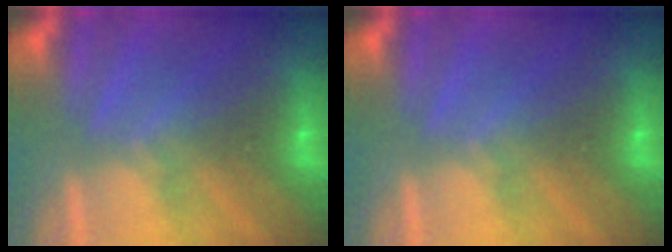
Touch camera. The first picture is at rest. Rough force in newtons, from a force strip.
{"total": 0.0}